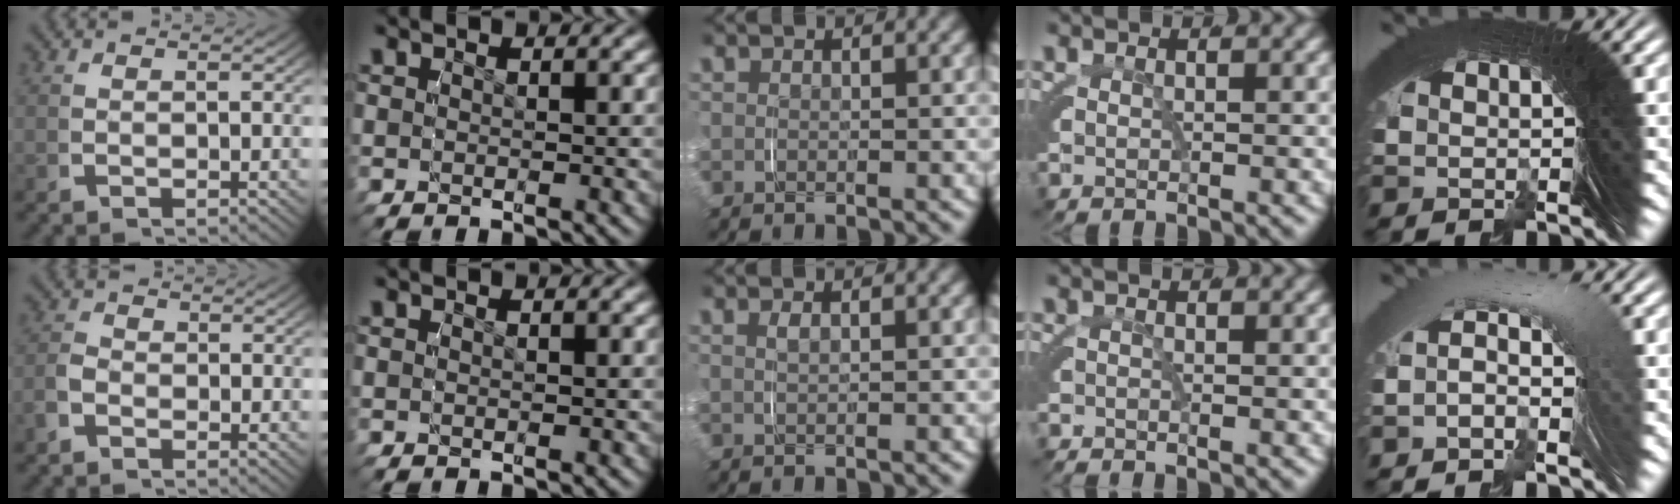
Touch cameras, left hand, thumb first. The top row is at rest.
{"thumb": {"total": 2.1, "force": [-0.8, 1.6, 1.0], "torque": [-0.017, -0.001, -0.022]}, "middle": {"total": 0.6, "force": [0.4, -0.2, 0.5], "torque": [-0.009, 0.002, 0.007]}, "ring": {"total": 0.8, "force": [-0.7, -0.1, -0.3], "torque": [0.019, 0.005, -0.020]}, "little": {"total": 3.7, "force": [0.2, 1.7, 3.3], "torque": [-0.037, 0.028, -0.013]}}